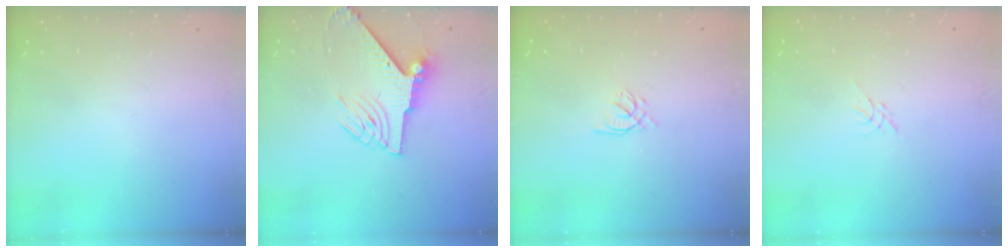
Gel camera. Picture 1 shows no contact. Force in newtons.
{"total": 9.6, "press": 9.5, "slide": 1.0}
{"total": 2.4, "press": 2.4, "slide": 0.3}
{"total": 0.0}